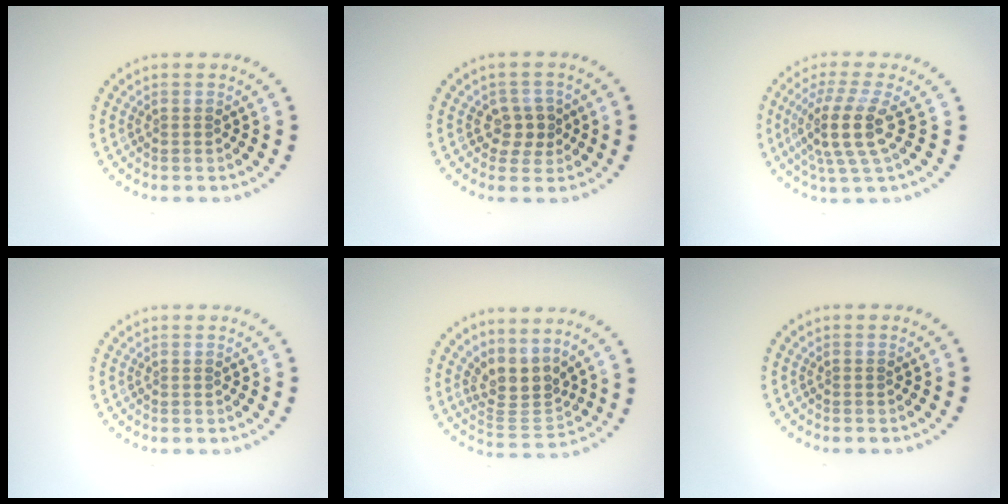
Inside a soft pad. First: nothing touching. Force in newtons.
{"total": 2.2, "press": 2.1, "slide": 0.8}
{"total": 4.3, "press": 3.3, "slide": 2.7}
{"total": 0.0}
{"total": 3.5, "press": 2.6, "slide": 2.3}
{"total": 0.0}